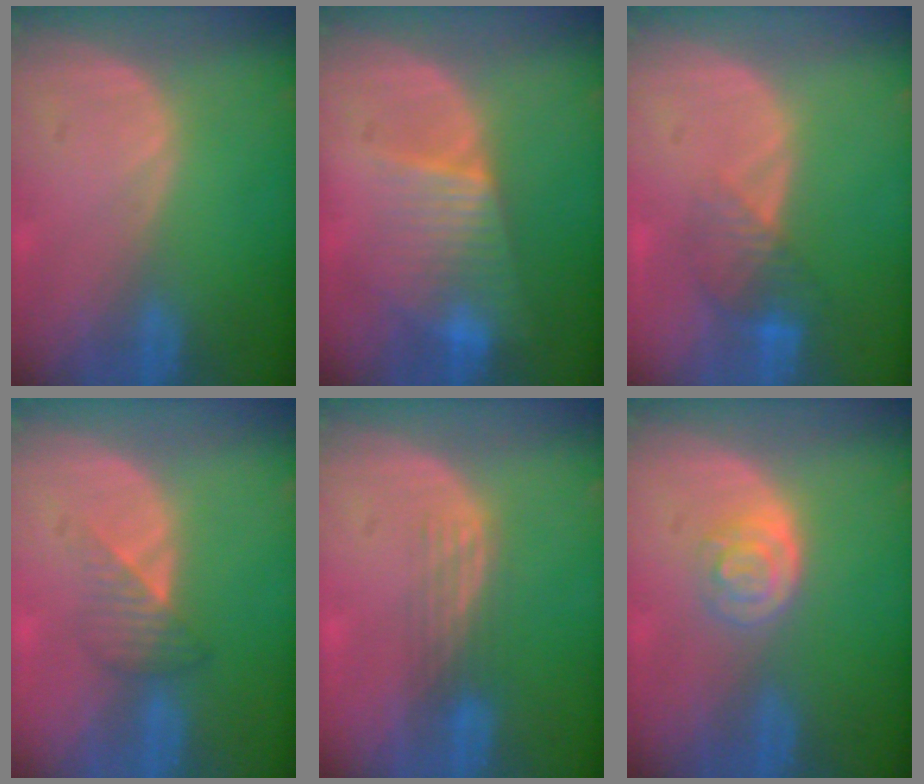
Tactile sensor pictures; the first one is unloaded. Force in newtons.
{"total": 6.5, "press": 6.4, "slide": 1.1}
{"total": 4.2, "press": 3.8, "slide": 1.7}
{"total": 3.4, "press": 3.1, "slide": 1.4}
{"total": 3.0, "press": 2.7, "slide": 1.3}
{"total": 3.9, "press": 3.6, "slide": 1.5}